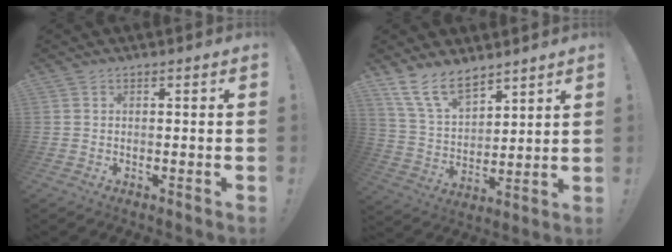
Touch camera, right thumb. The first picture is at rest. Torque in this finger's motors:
{"motor_torque": [-0.09, 0.36, 0.58, 0.49, 0.03]}